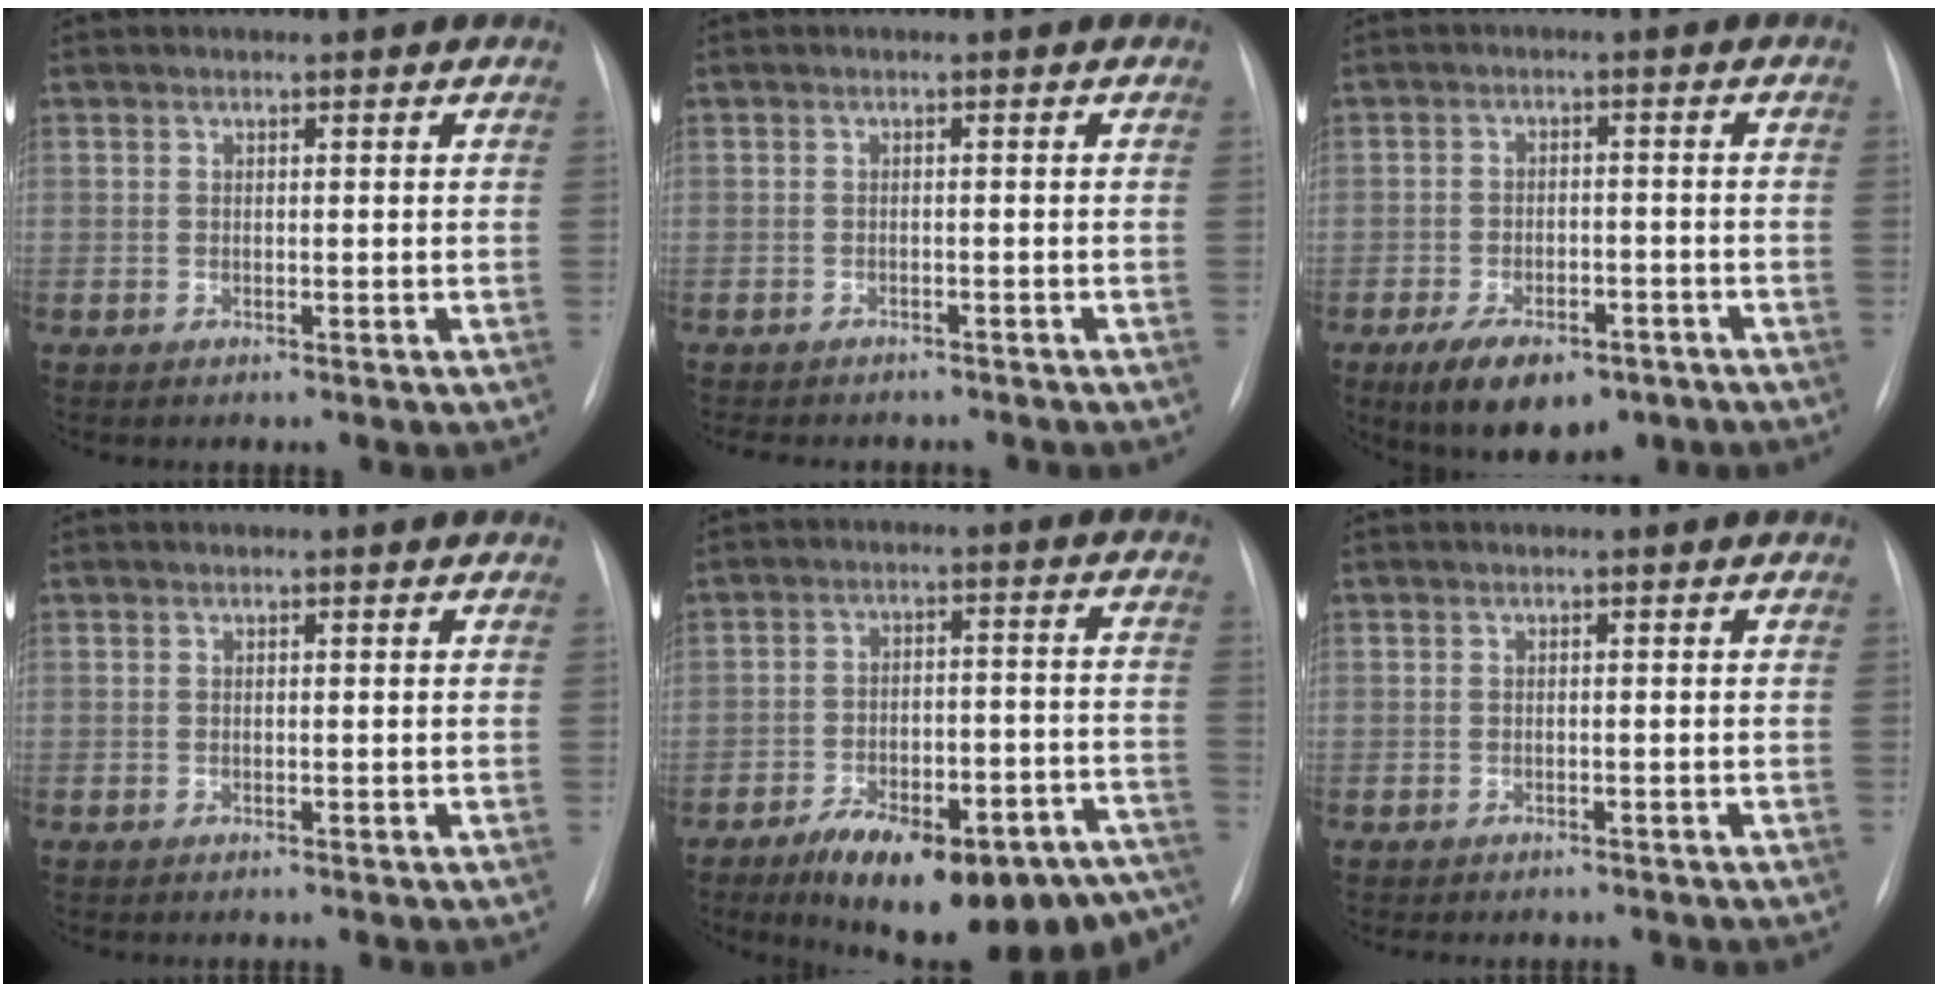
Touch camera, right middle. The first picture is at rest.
{"total": 8.5, "force": [-7.4, 2.7, 3.0], "torque": [-0.050, 0.000, -0.087]}
{"total": 10.9, "force": [-7.3, 5.0, 6.3], "torque": [-0.100, -0.005, -0.109]}
{"total": 0.0}
{"total": 23.1, "force": [-17.4, 7.3, 13.3], "torque": [-0.124, 0.034, -0.236]}
{"total": 3.3, "force": [-2.8, 1.3, 1.1], "torque": [-0.017, -0.005, -0.029]}